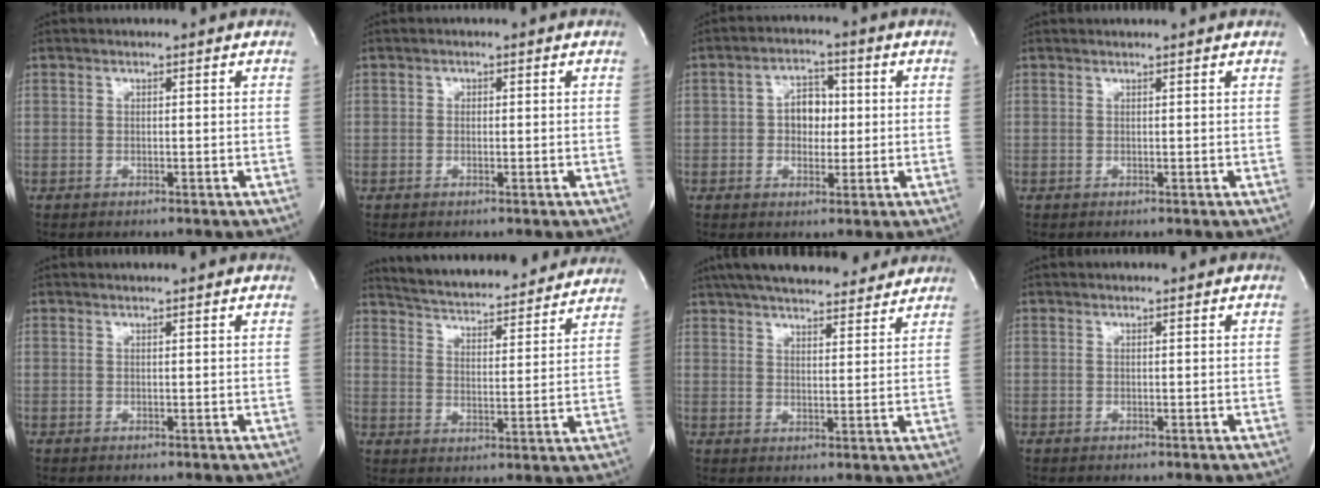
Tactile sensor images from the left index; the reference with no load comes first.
{"total": 0.7, "force": [-0.1, 0.6, 0.3], "torque": [-0.006, 0.000, -0.004]}
{"total": 5.2, "force": [0.1, 3.5, 3.7], "torque": [-0.064, 0.013, 0.001]}
{"total": 1.8, "force": [1.7, 0.0, 0.6], "torque": [-0.013, 0.014, 0.020]}
{"total": 2.8, "force": [2.7, -0.1, 1.0], "torque": [-0.016, 0.016, 0.029]}
{"total": 22.4, "force": [21.0, 3.8, 6.8], "torque": [-0.111, -0.008, 0.280]}
{"total": 20.9, "force": [18.1, 4.8, 9.2], "torque": [-0.160, 0.040, 0.253]}
{"total": 0.8, "force": [0.7, 0.1, 0.3], "torque": [-0.006, 0.012, 0.010]}